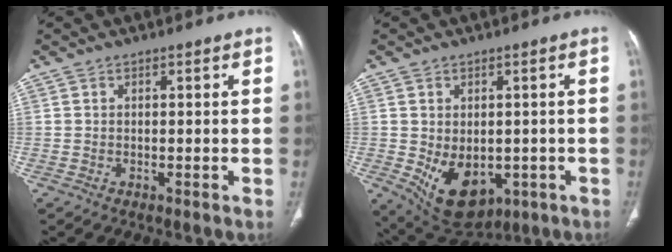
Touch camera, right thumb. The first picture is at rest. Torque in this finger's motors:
{"motor_torque": [-0.37, 0.25, 0.06, 0.00, 0.22]}